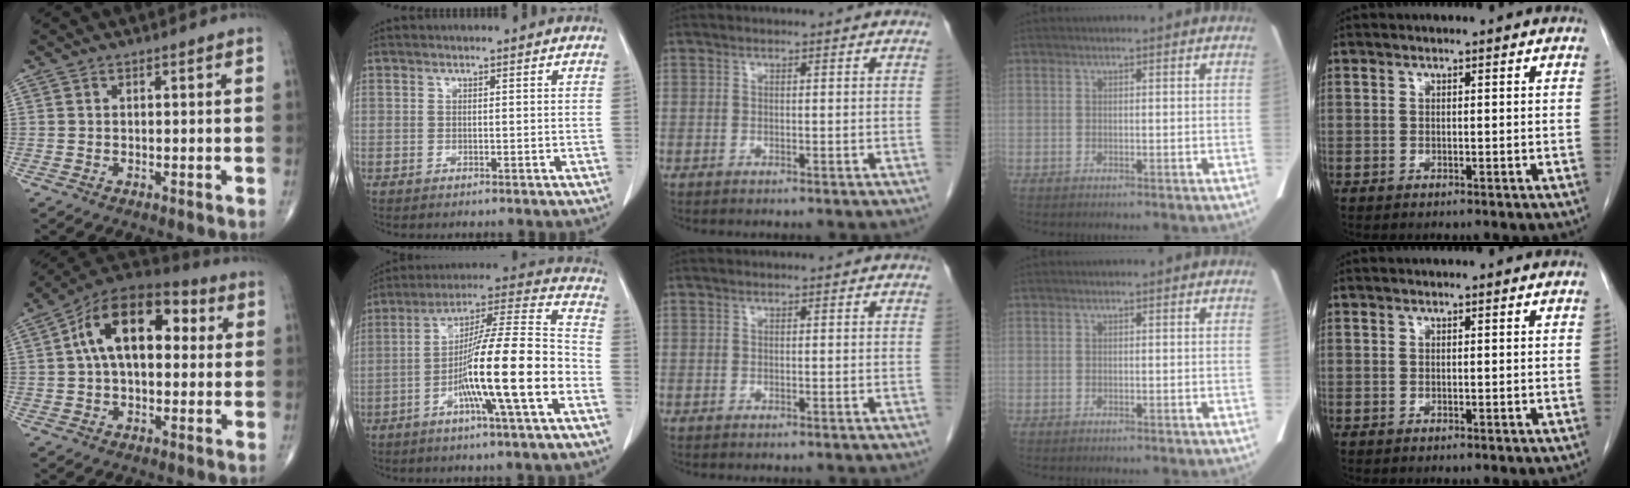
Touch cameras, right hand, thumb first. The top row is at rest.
{"thumb": {"total": 17.2, "force": [3.2, 9.8, 13.8], "torque": [-0.206, 0.034, 0.042]}, "index": {"total": 17.5, "force": [-5.9, 0.0, 16.4], "torque": [-0.274, 0.004, -0.106]}}